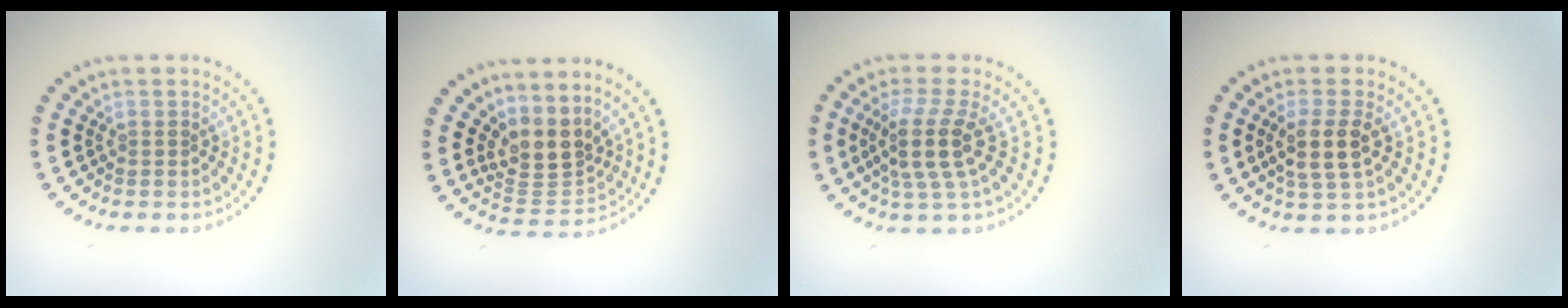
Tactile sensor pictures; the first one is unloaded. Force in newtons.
{"total": 3.5, "press": 2.6, "slide": 2.4}
{"total": 3.8, "press": 2.9, "slide": 2.5}
{"total": 2.8, "press": 2.4, "slide": 1.5}